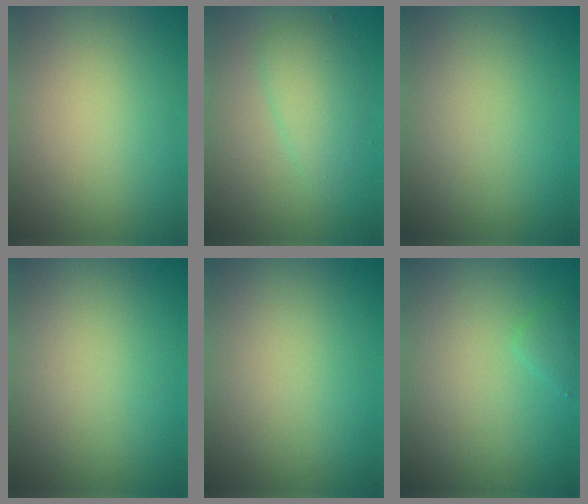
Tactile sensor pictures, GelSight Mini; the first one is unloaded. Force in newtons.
{"total": 2.7, "press": 2.7, "slide": 0.0}
{"total": 0.0}
{"total": 0.0}
{"total": 0.0}
{"total": 1.1, "press": 1.1, "slide": 0.1}